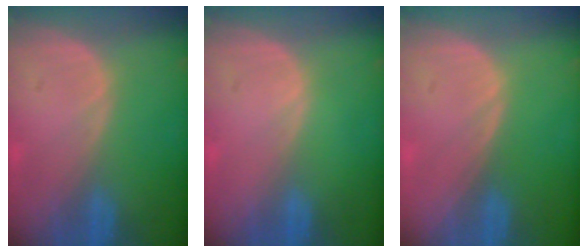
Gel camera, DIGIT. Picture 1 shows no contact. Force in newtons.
{"total": 0.0}
{"total": 0.0}